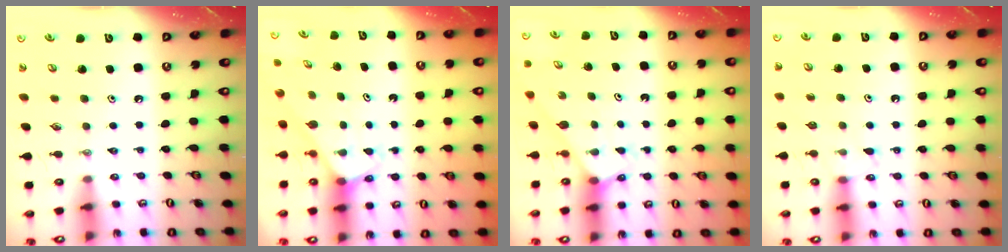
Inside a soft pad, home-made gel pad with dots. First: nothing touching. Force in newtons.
{"total": 2.4, "press": 2.4, "slide": 0.2}
{"total": 3.8, "press": 3.8, "slide": 0.3}
{"total": 7.0, "press": 7.0, "slide": 0.6}